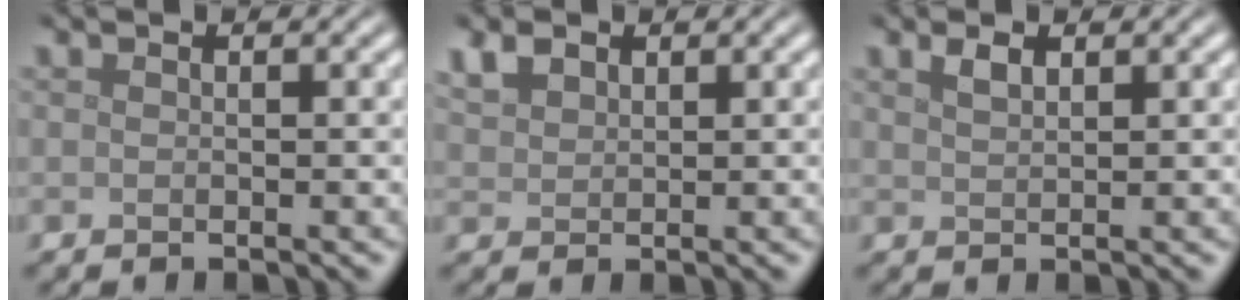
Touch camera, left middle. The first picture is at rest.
{"total": 2.2, "force": [1.4, 1.4, 0.9], "torque": [-0.023, 0.005, 0.029]}
{"total": 1.4, "force": [1.0, 0.4, 0.8], "torque": [-0.018, 0.004, 0.021]}